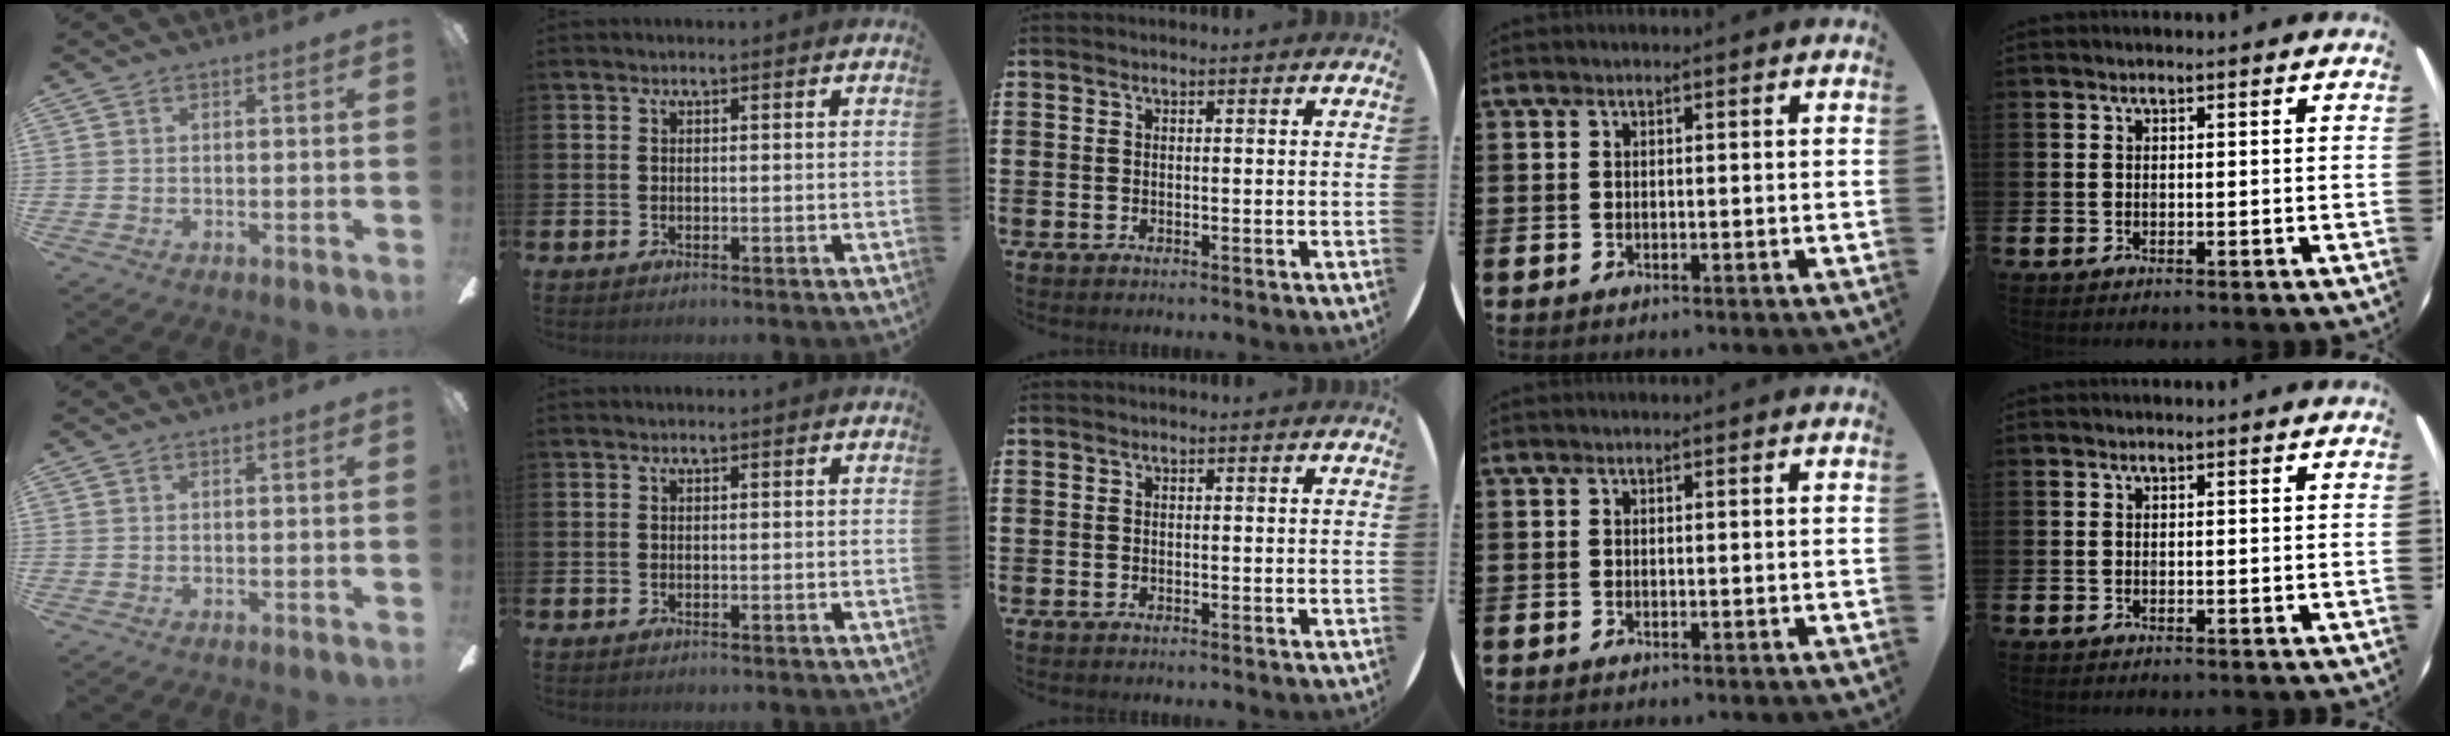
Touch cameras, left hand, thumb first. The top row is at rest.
{}